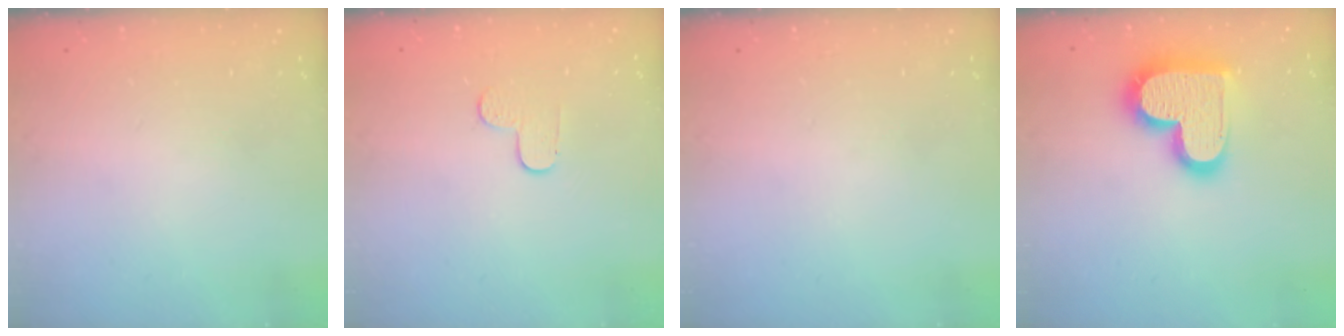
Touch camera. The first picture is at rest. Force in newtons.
{"total": 4.6, "press": 4.6, "slide": 0.5}
{"total": 0.0}
{"total": 19.5, "press": 19.5, "slide": 1.5}